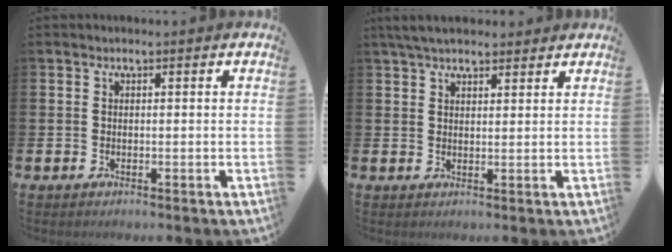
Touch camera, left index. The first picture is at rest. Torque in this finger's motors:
{"motor_torque": [1.08, -1.06, 0.30, 0.21]}